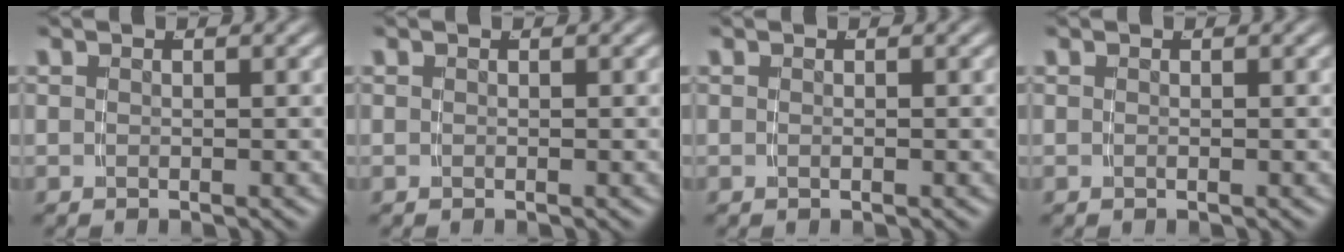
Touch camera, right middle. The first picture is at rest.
{"total": 0.0}
{"total": 0.0}
{"total": 0.0}